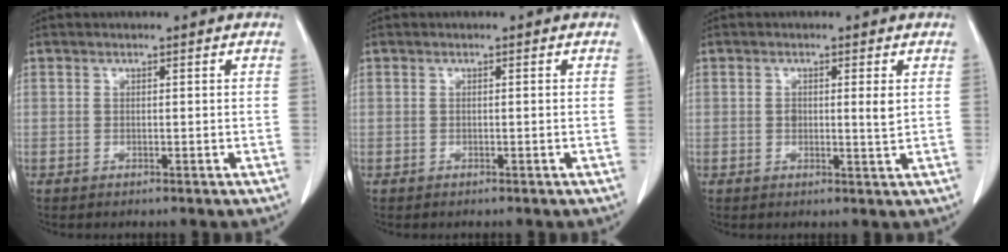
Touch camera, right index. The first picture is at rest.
{"total": 0.0}
{"total": 2.9, "force": [0.5, 0.5, 2.8], "torque": [-0.046, -0.004, 0.008]}